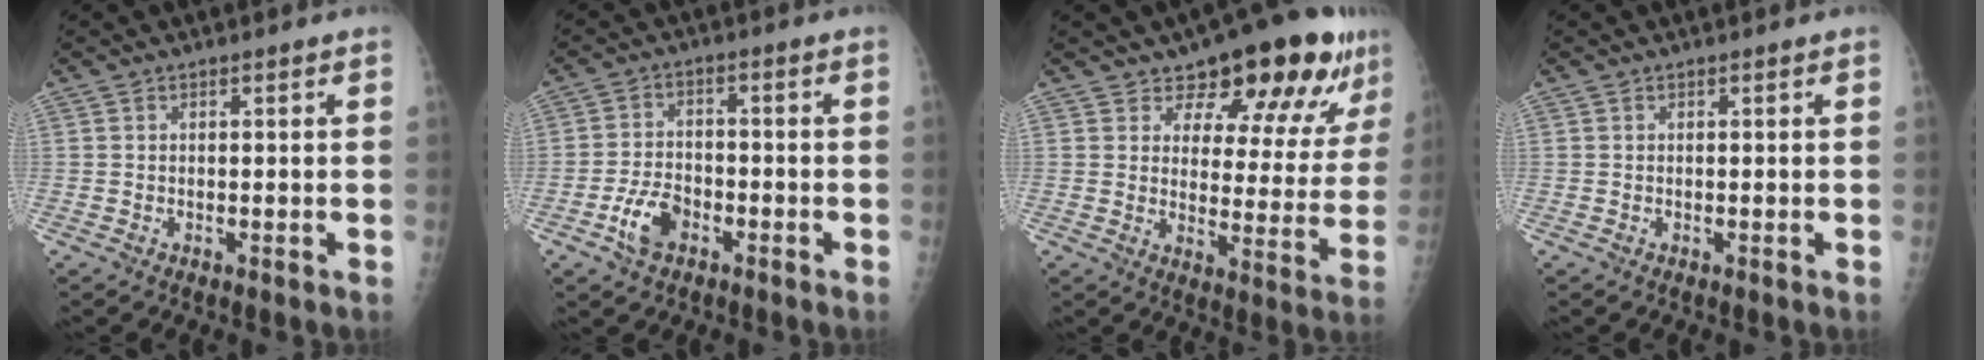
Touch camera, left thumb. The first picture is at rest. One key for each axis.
{"total": 6.6, "fx": -3.3, "fy": 4.0, "fz": 4.0, "tx": -0.069, "ty": 0.021, "tz": -0.060}
{"total": 17.5, "fx": 12.1, "fy": 7.5, "fz": 10.3, "tx": -0.092, "ty": -0.067, "tz": 0.157}
{"total": 0.0}